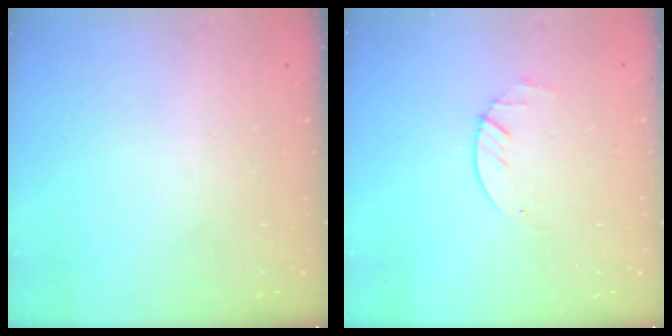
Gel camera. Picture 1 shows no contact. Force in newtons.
{"total": 1.8, "press": 1.8, "slide": 0.2}